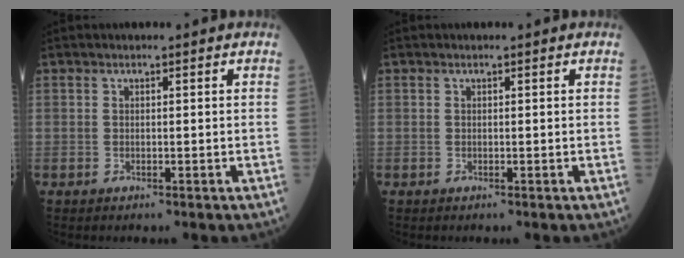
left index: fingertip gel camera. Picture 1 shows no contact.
{"total": 0.0}